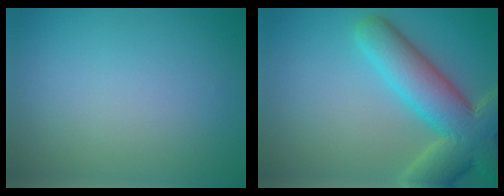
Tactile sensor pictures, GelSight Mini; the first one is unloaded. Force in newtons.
{"total": 8.8, "press": 8.8, "slide": 0.8}